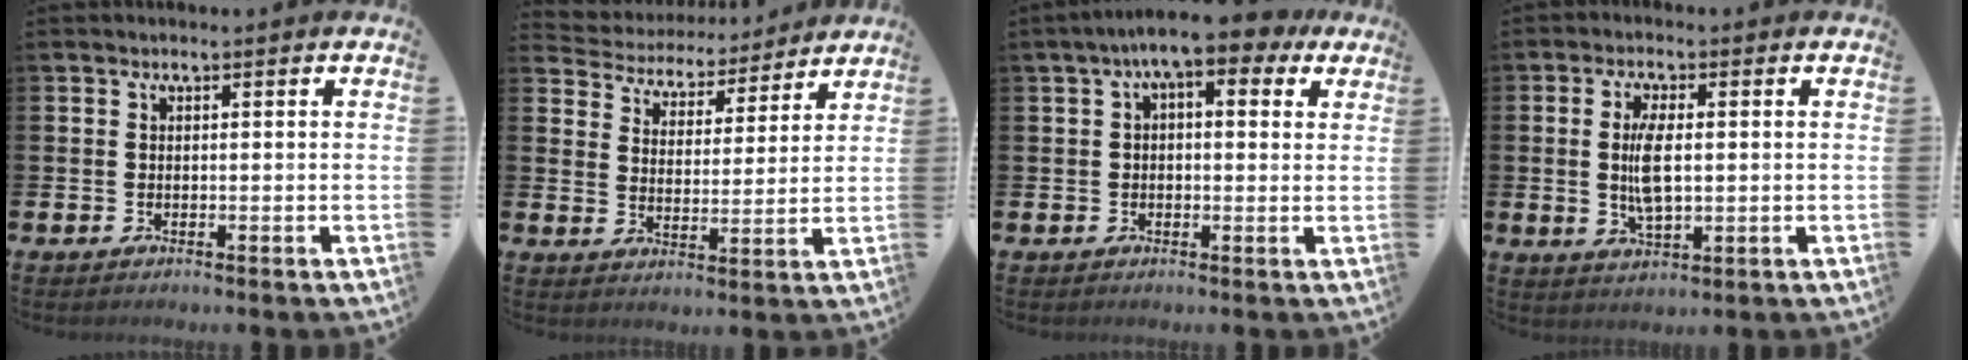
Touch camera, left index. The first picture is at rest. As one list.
[{"total": 4.8, "force": [4.5, 1.8, -0.2], "torque": [-0.027, -0.040, 0.073]}, {"total": 6.8, "force": [4.4, 2.4, 4.6], "torque": [-0.082, -0.009, 0.072]}, {"total": 5.5, "force": [0.5, 2.3, 5.0], "torque": [-0.087, 0.004, 0.004]}]